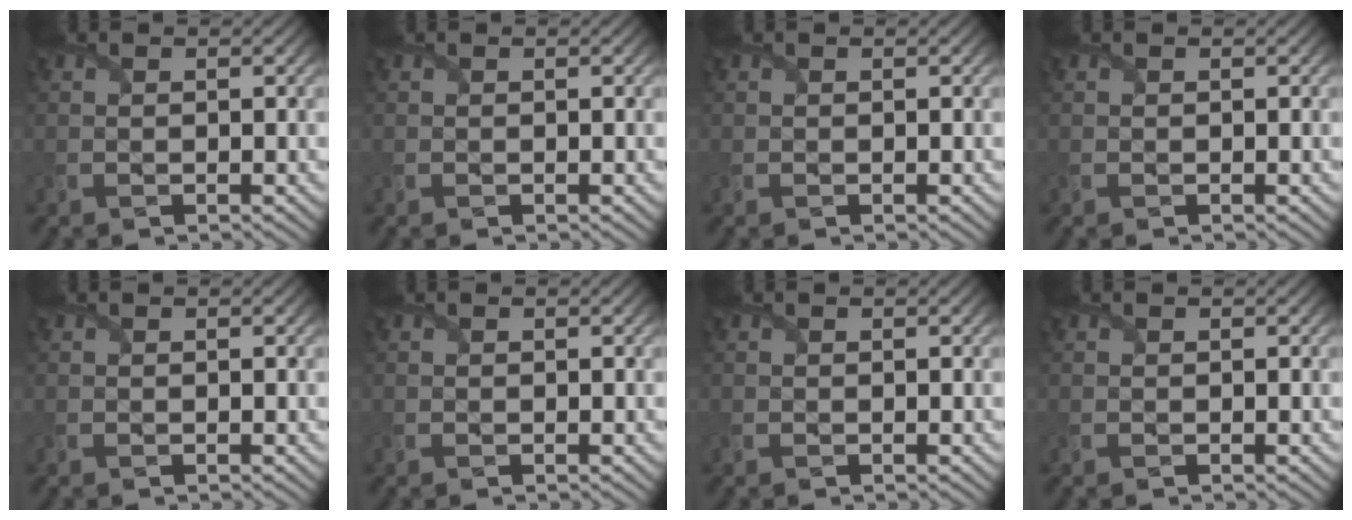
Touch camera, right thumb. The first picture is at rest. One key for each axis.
{"total": 0.0}
{"total": 0.0}
{"total": 0.0}
{"total": 0.0}
{"total": 0.0}
{"total": 0.0}
{"total": 0.0}